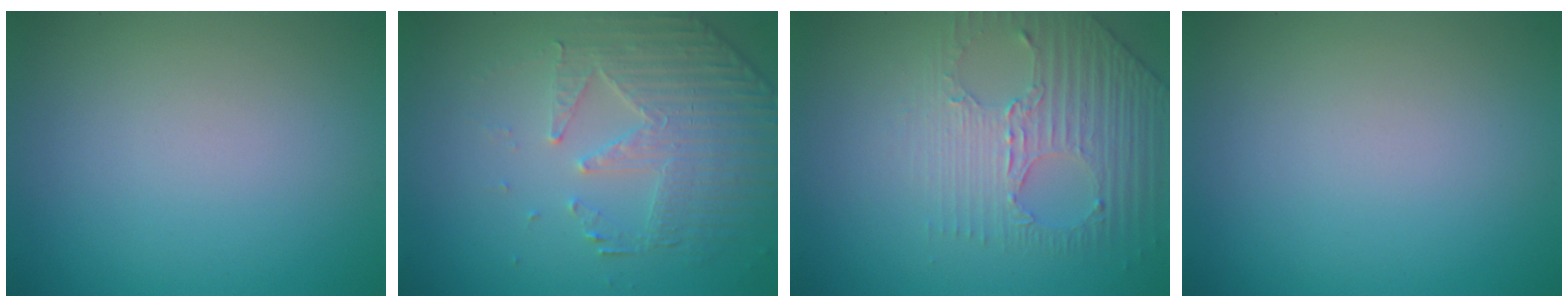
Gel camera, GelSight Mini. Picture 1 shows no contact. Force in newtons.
{"total": 4.9, "press": 3.7, "slide": 3.2}
{"total": 4.4, "press": 3.2, "slide": 3.0}
{"total": 0.0}